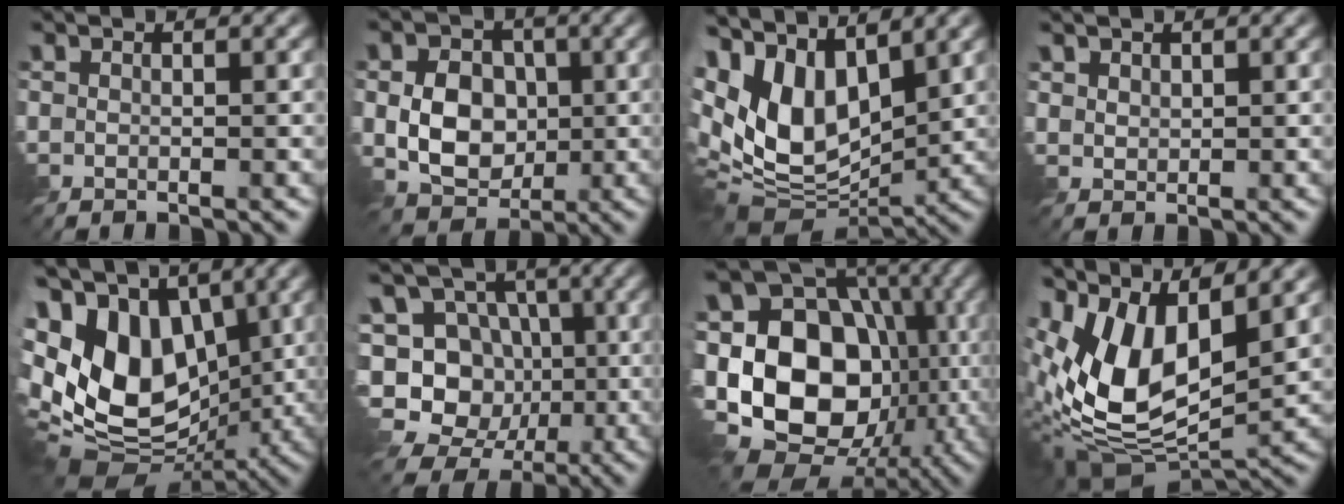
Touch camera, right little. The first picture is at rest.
{"total": 6.3, "force": [-0.5, 4.9, 4.0], "torque": [-0.069, -0.002, -0.017]}
{"total": 12.3, "force": [2.1, 7.4, 9.7], "torque": [-0.217, 0.002, 0.037]}
{"total": 1.3, "force": [0.8, 0.9, 0.3], "torque": [-0.010, 0.000, 0.020]}
{"total": 15.3, "force": [0.6, 10.5, 11.1], "torque": [-0.246, -0.009, 0.015]}
{"total": 13.9, "force": [-3.9, 12.3, 5.2], "torque": [-0.145, 0.026, -0.079]}
{"total": 19.4, "force": [-3.6, 14.3, 12.6], "torque": [-0.208, 0.016, -0.079]}
{"total": 11.8, "force": [3.0, 6.1, 9.6], "torque": [-0.207, -0.005, 0.050]}